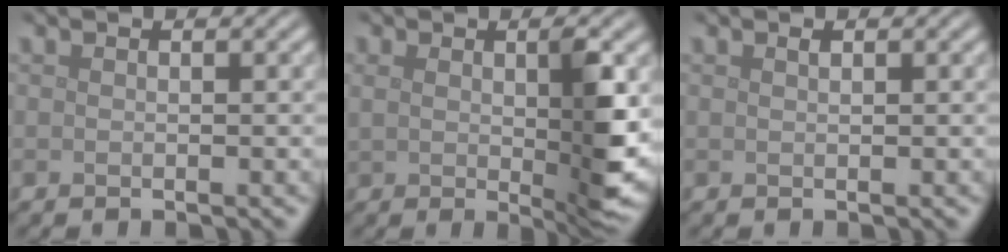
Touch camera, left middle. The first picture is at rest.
{"total": 5.2, "force": [0.7, 1.4, 5.0], "torque": [-0.088, -0.009, 0.017]}
{"total": 0.0}